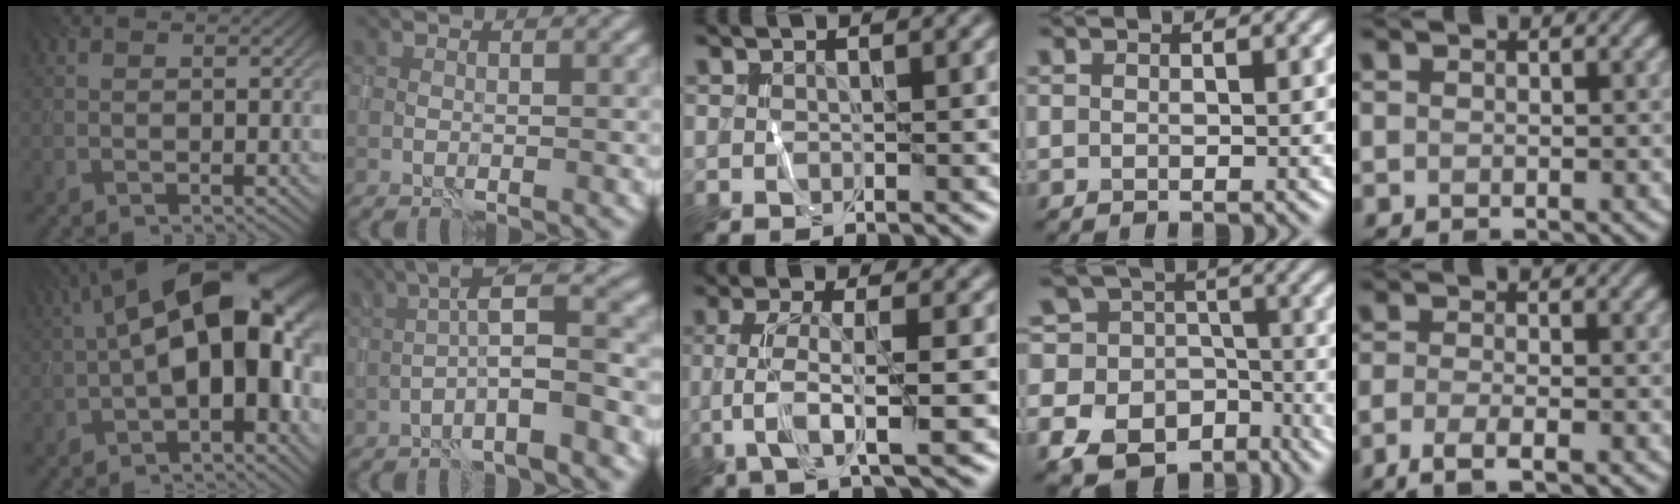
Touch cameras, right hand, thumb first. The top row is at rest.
{"thumb": {"total": 17.0, "force": [0.3, 8.5, 14.7], "torque": [-0.219, 0.022, -0.003]}, "index": {"total": 5.7, "force": [-1.4, 0.7, 5.4], "torque": [-0.084, 0.023, -0.032]}, "middle": {"total": 4.5, "force": [-1.1, 0.9, 4.3], "torque": [-0.077, 0.007, -0.023]}, "ring": {"total": 15.2, "force": [-8.9, 11.6, 4.2], "torque": [-0.092, -0.033, -0.141]}, "little": {"total": 2.6, "force": [-1.5, 0.5, 2.1], "torque": [-0.034, -0.010, -0.033]}}